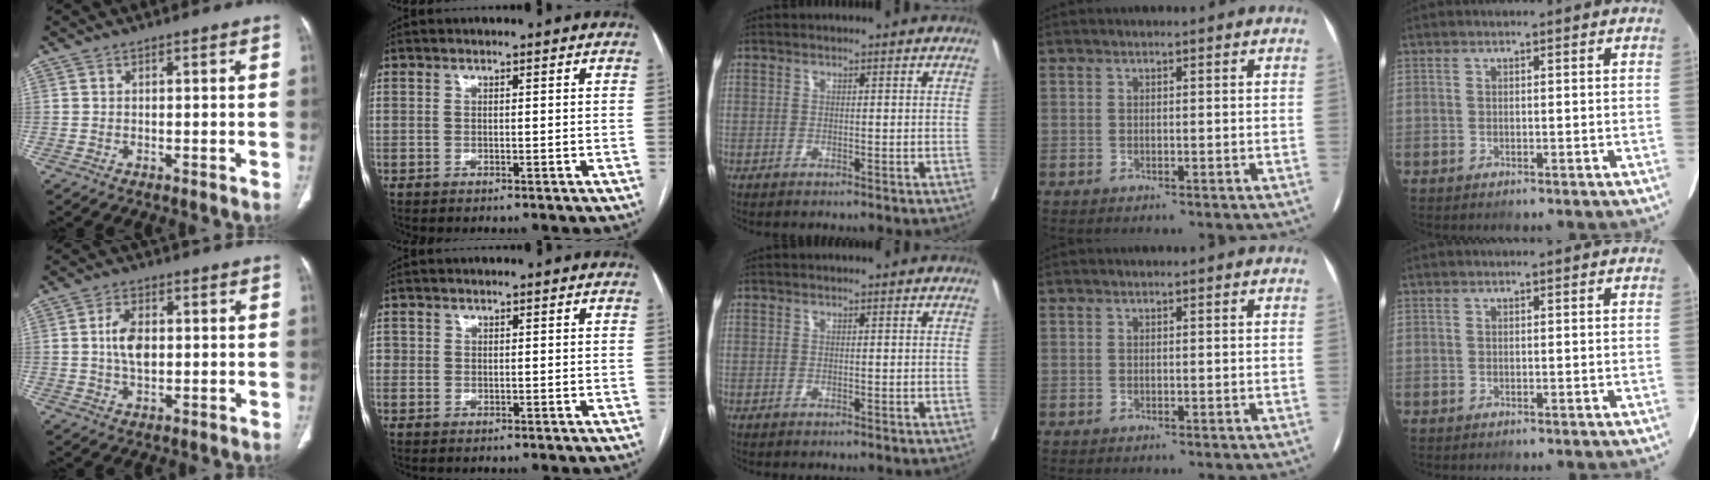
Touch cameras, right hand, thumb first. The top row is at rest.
{"thumb": {"total": 5.8, "force": [0.4, 3.5, 4.6], "torque": [-0.083, 0.003, 0.007]}, "index": {"total": 0.8, "force": [-0.1, 0.8, 0.3], "torque": [-0.004, 0.006, -0.002]}}